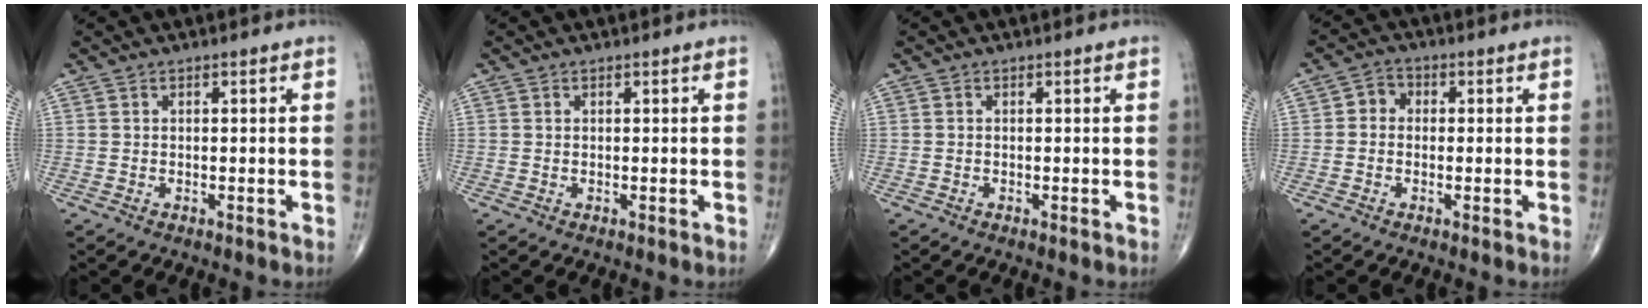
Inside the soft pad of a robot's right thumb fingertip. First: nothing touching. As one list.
[{"total": 0.0}, {"total": 0.0}, {"total": 3.1, "force": [-0.1, 2.7, 1.6], "torque": [-0.009, 0.011, -0.014]}]